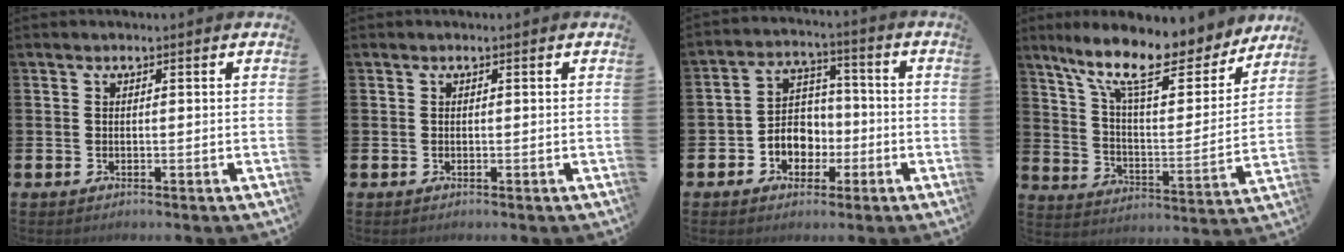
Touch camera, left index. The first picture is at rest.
{"total": 0.0}
{"total": 5.2, "force": [-1.5, 4.7, 1.7], "torque": [-0.040, 0.009, -0.033]}
{"total": 13.8, "force": [11.1, 3.7, 7.3], "torque": [-0.159, -0.066, 0.188]}